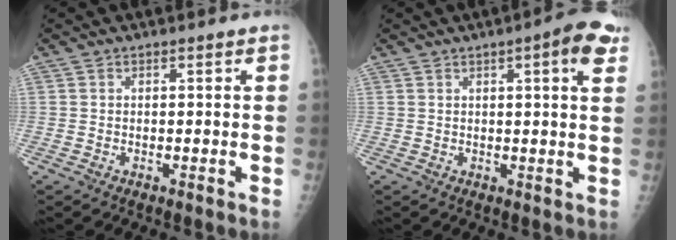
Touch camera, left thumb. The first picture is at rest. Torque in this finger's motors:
{"motor_torque": [-0.02, 0.26, 0.01, -0.09, 0.11]}